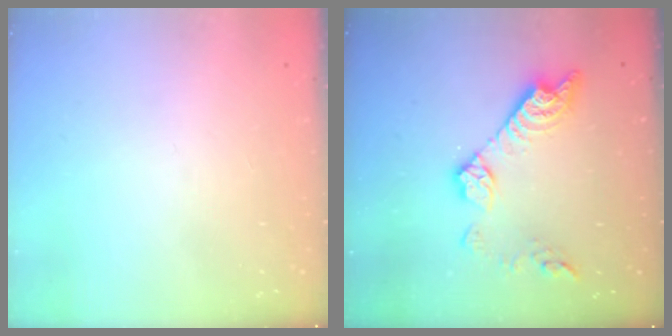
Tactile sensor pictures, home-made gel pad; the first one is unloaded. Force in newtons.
{"total": 13.6, "press": 13.5, "slide": 0.8}